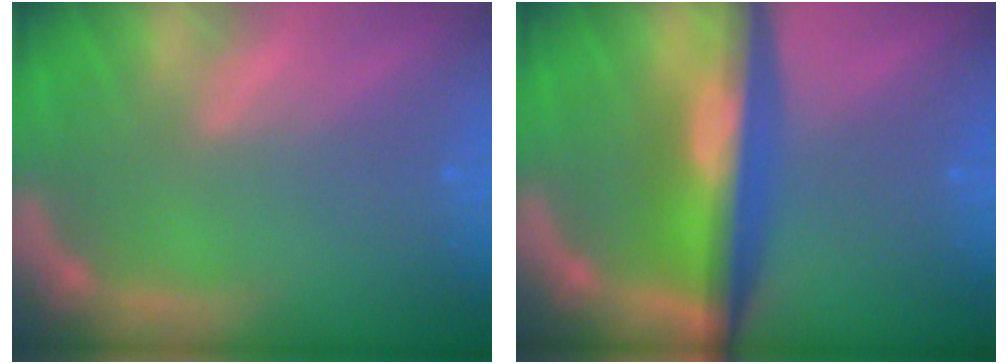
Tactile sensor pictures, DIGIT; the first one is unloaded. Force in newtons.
{"total": 8.1}